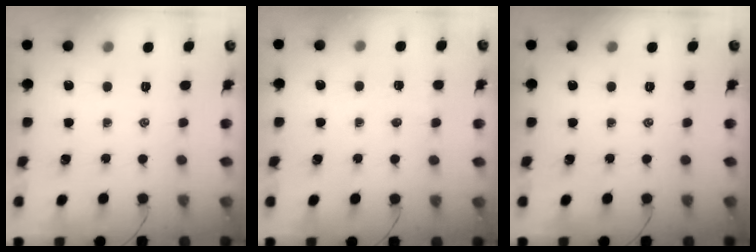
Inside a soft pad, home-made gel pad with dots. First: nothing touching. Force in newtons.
{"total": 3.5, "press": 3.3, "slide": 1.3}
{"total": 0.0}